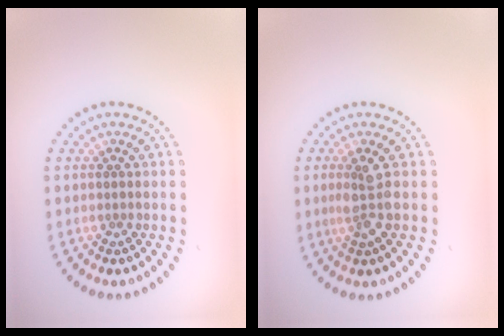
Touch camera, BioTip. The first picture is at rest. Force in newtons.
{"total": 2.6, "press": 2.2, "slide": 1.4}